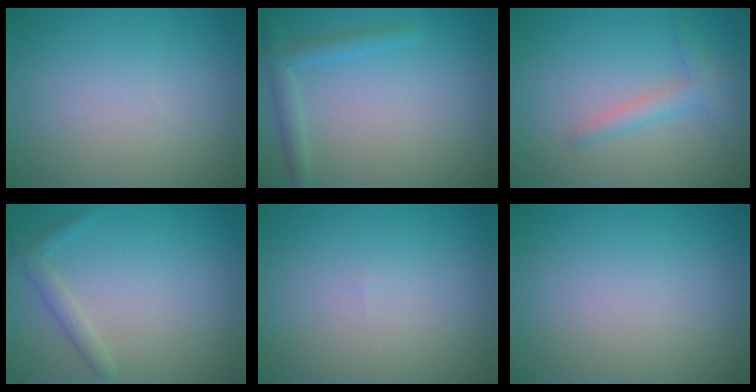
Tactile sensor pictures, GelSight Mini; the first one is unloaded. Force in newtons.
{"total": 2.0, "press": 2.0, "slide": 0.1}
{"total": 2.0, "press": 2.0, "slide": 0.1}
{"total": 1.5, "press": 1.5, "slide": 0.1}
{"total": 0.0}
{"total": 0.0}